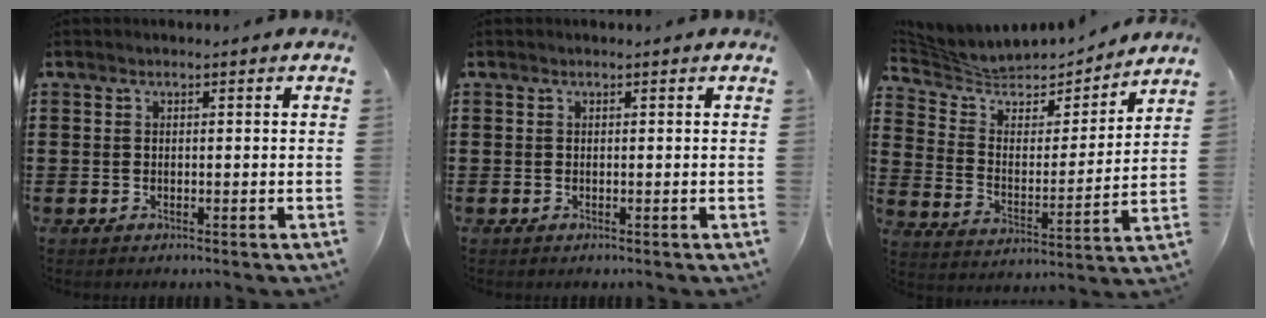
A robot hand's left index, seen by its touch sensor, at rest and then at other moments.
{"total": 0.0}
{"total": 5.3, "force": [4.8, 2.2, 0.9], "torque": [-0.052, -0.038, 0.078]}